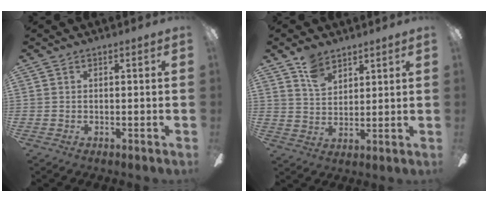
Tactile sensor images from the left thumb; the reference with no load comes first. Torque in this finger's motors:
{"motor_torque": [1.03, 0.31, 0.29, -0.71, 0.00]}